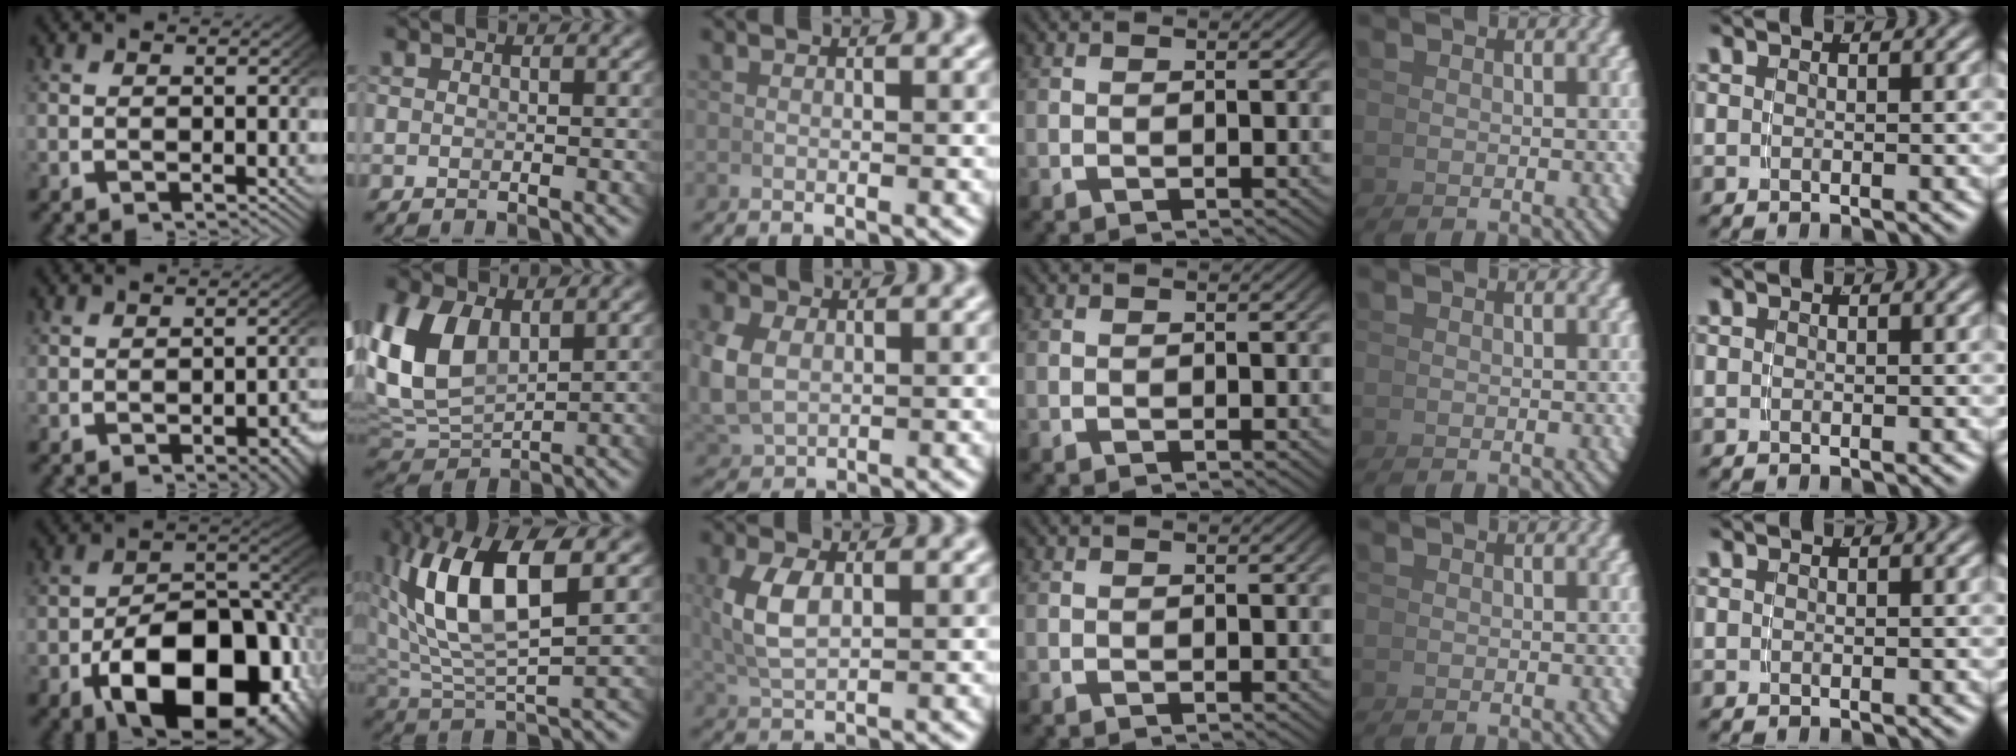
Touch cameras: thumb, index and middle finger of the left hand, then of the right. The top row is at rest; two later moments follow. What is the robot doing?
{"motion": "lift_and_place", "object": "bowl"}